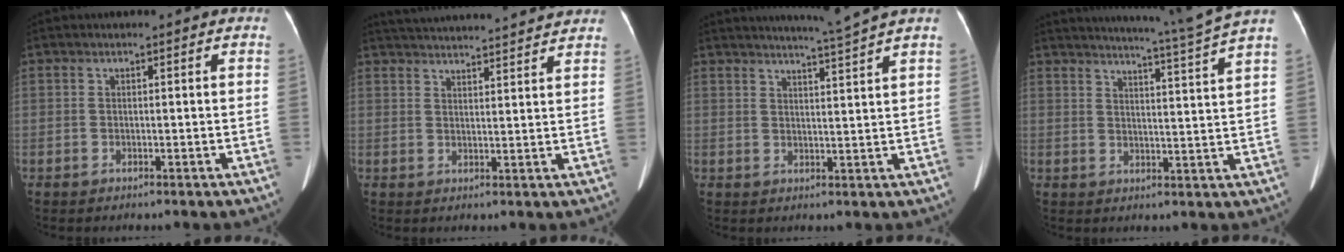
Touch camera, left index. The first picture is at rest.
{"total": 17.9, "force": [17.0, 0.7, 5.4], "torque": [-0.091, 0.021, 0.234]}
{"total": 6.7, "force": [5.9, -2.3, 2.2], "torque": [-0.037, -0.015, 0.087]}
{"total": 12.4, "force": [11.0, -3.3, 4.6], "torque": [-0.078, -0.050, 0.144]}